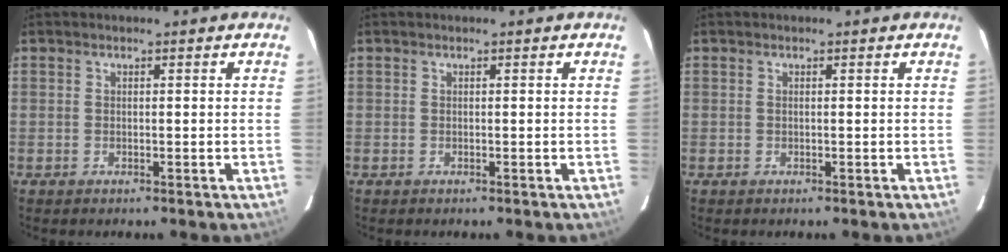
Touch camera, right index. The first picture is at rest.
{"total": 0.0}
{"total": 0.0}